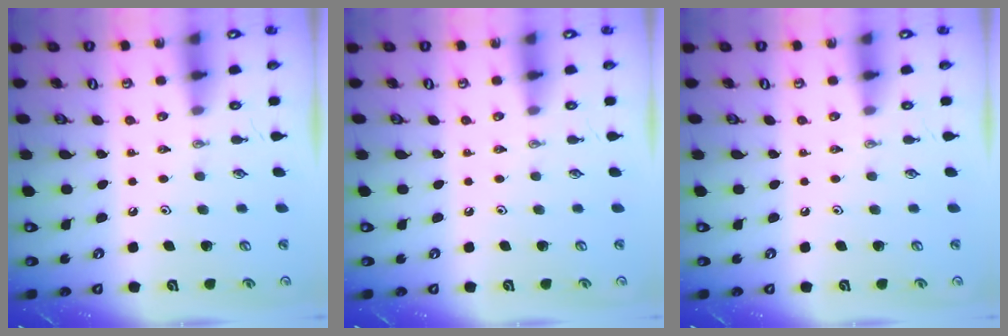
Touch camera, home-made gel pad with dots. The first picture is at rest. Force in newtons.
{"total": 0.0}
{"total": 0.0}